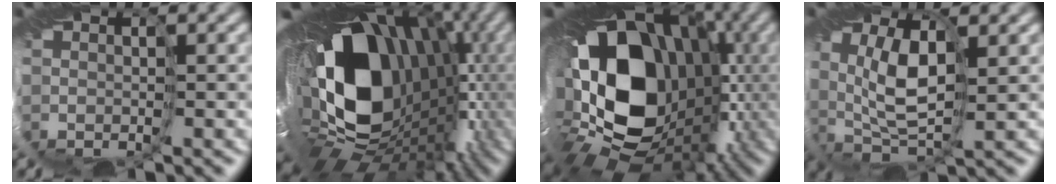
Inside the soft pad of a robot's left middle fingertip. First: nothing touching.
{"total": 21.4, "force": [1.7, 14.3, 15.9], "torque": [-0.284, -0.046, 0.030]}
{"total": 21.0, "force": [-0.4, 15.7, 13.9], "torque": [-0.240, -0.030, 0.004]}
{"total": 6.4, "force": [0.8, 3.4, 5.3], "torque": [-0.127, 0.000, 0.012]}